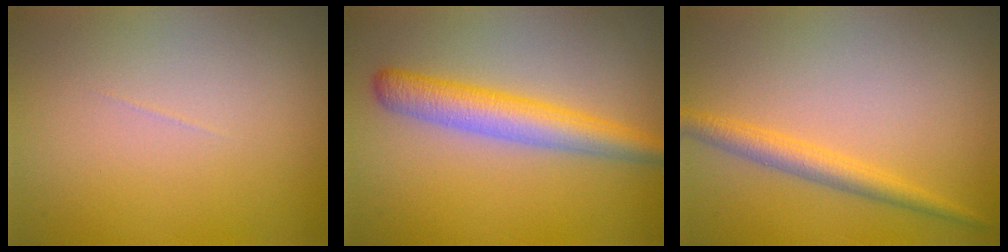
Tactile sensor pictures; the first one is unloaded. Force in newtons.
{"total": 4.5, "press": 4.5, "slide": 0.1}
{"total": 2.5, "press": 2.5, "slide": 0.1}